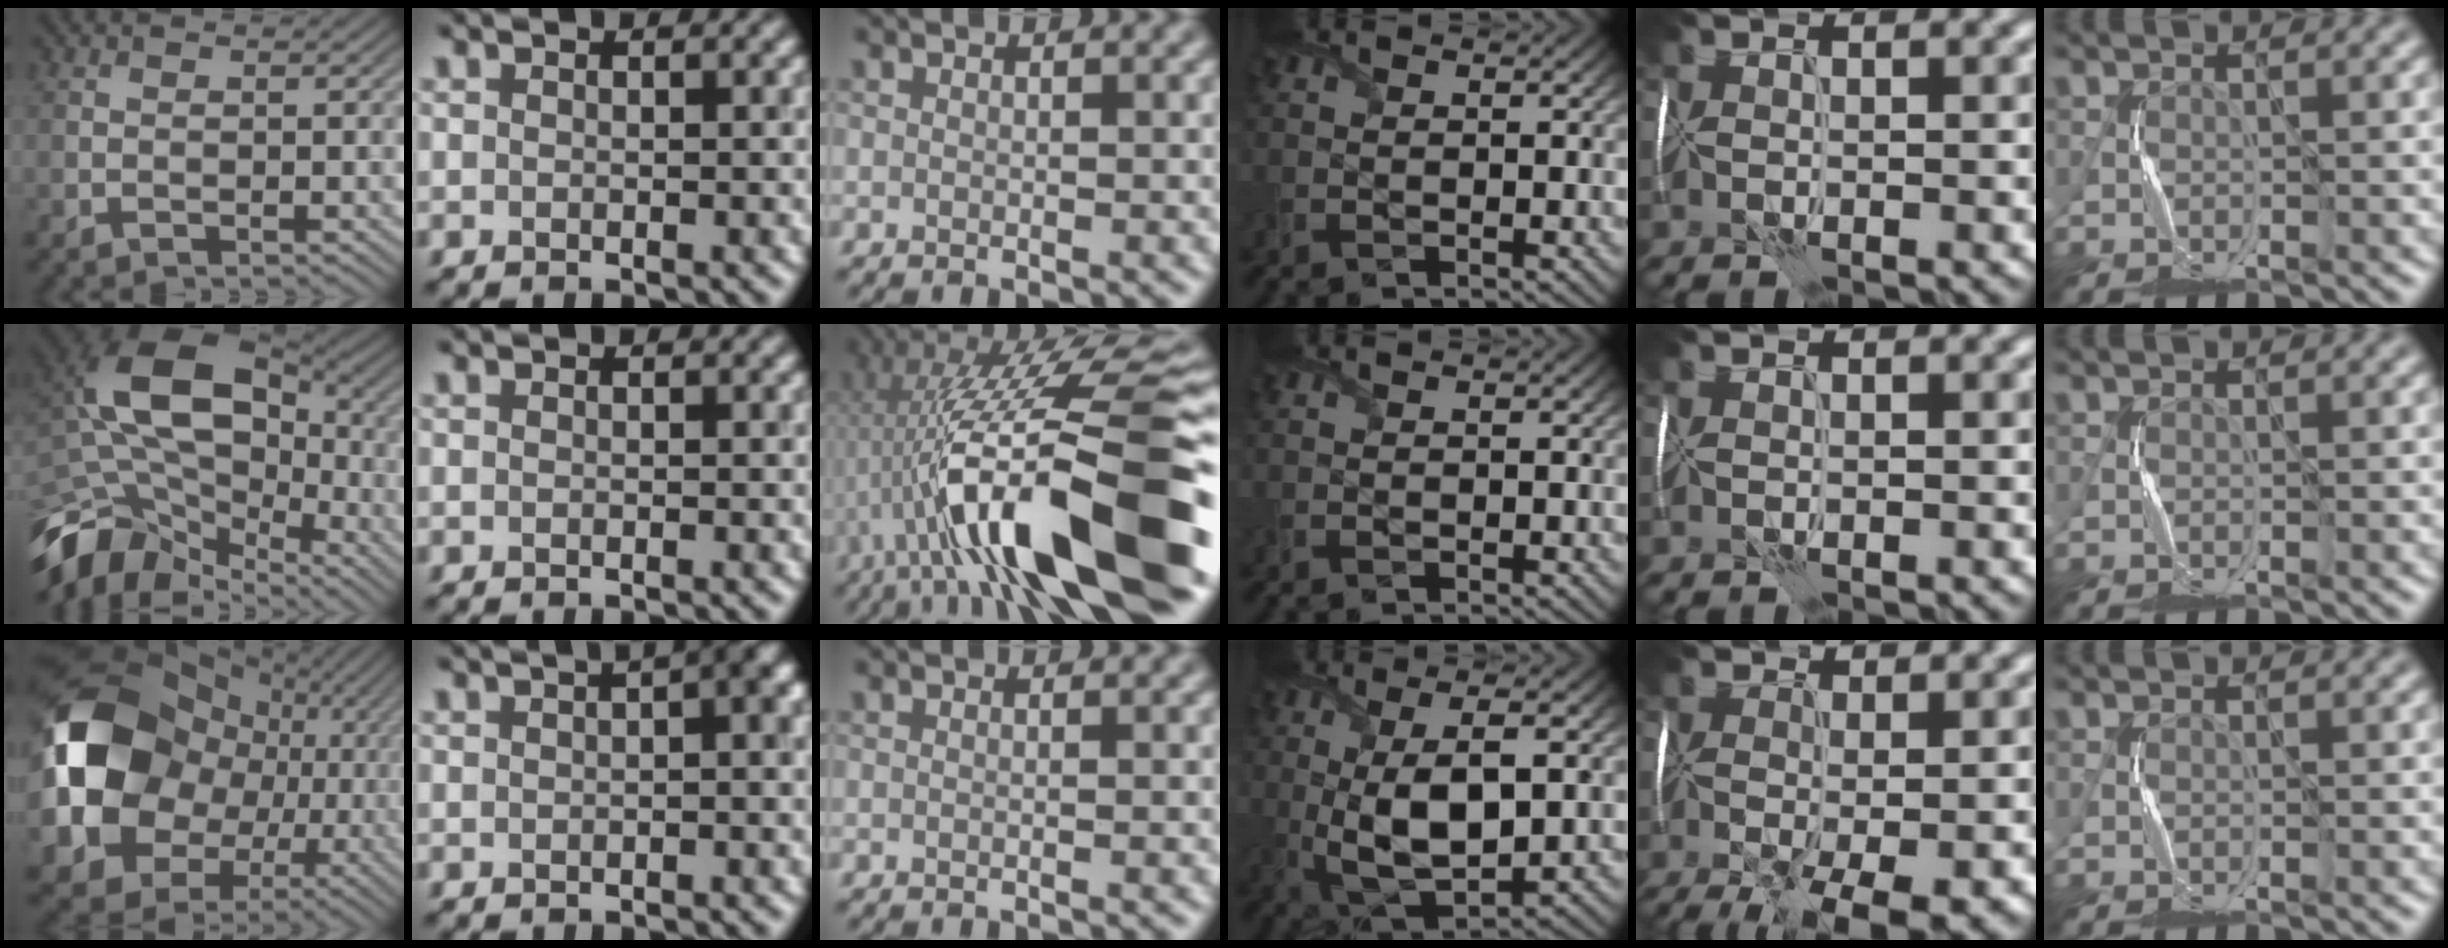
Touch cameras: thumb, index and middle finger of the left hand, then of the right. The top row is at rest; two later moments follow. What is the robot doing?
{"motion": "wrap", "object": "plastic wrap"}